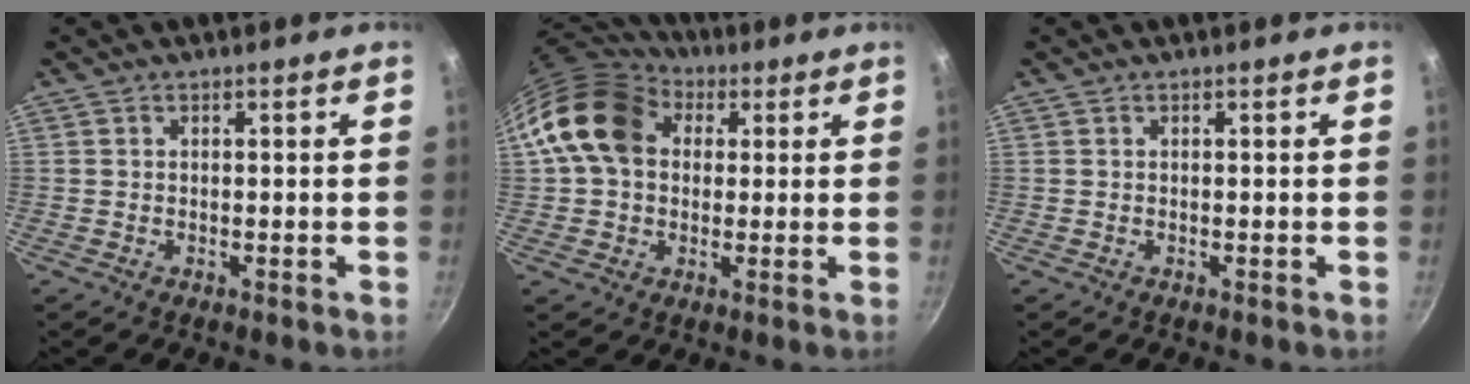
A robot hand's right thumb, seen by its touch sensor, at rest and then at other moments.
{"total": 15.4, "force": [3.3, 11.9, 9.2], "torque": [-0.145, 0.027, 0.045]}
{"total": 0.0}